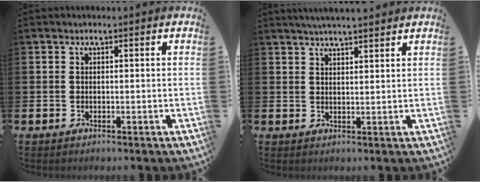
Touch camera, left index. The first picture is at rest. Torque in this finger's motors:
{"motor_torque": [0.33, -1.62, 0.12, 0.13]}